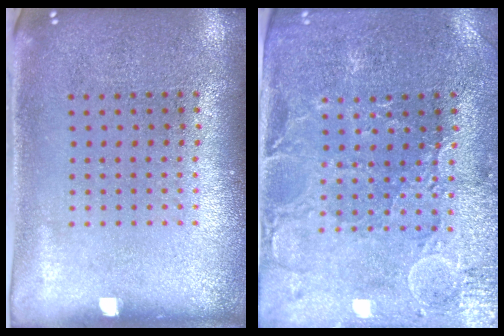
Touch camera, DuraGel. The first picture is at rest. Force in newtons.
{"total": 1.1, "press": 1.0, "slide": 0.4}